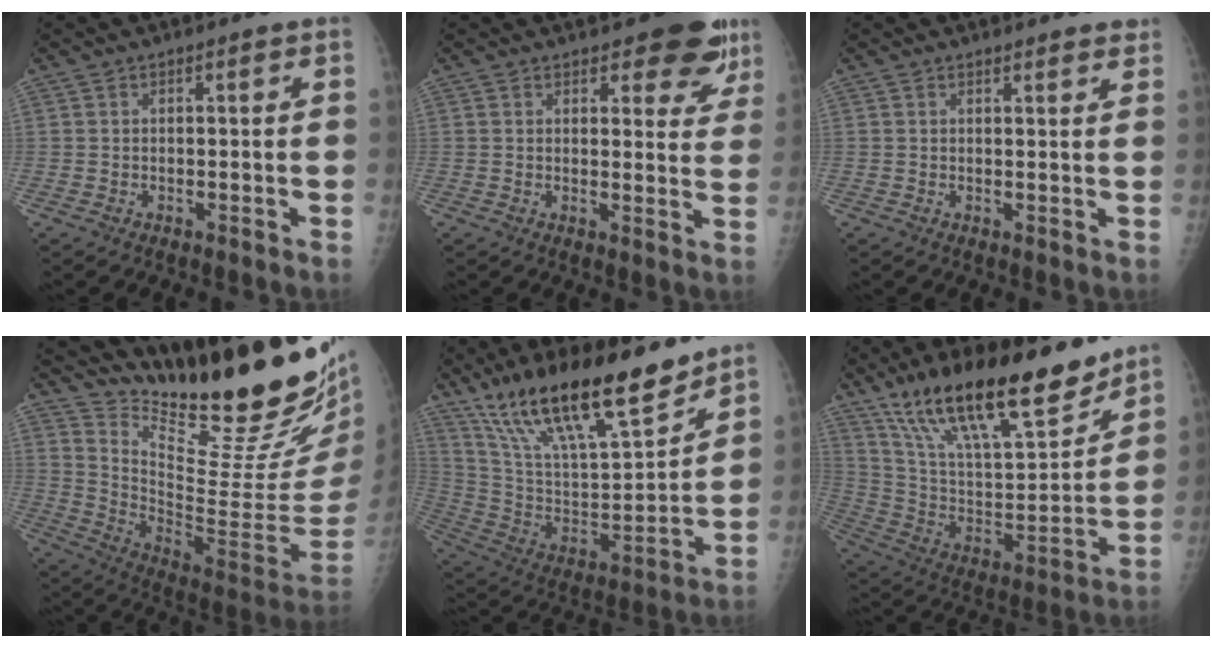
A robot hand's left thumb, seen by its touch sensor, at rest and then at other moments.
{"total": 9.1, "force": [6.6, 3.8, 5.0], "torque": [-0.021, -0.036, 0.073]}
{"total": 3.1, "force": [2.9, 0.8, 0.8], "torque": [0.004, -0.011, 0.027]}
{"total": 28.4, "force": [24.1, 4.5, 14.3], "torque": [-0.193, -0.189, 0.353]}
{"total": 24.4, "force": [17.9, 6.5, 15.3], "torque": [-0.242, -0.070, 0.322]}
{"total": 26.4, "force": [18.8, 8.1, 16.7], "torque": [-0.253, -0.067, 0.327]}